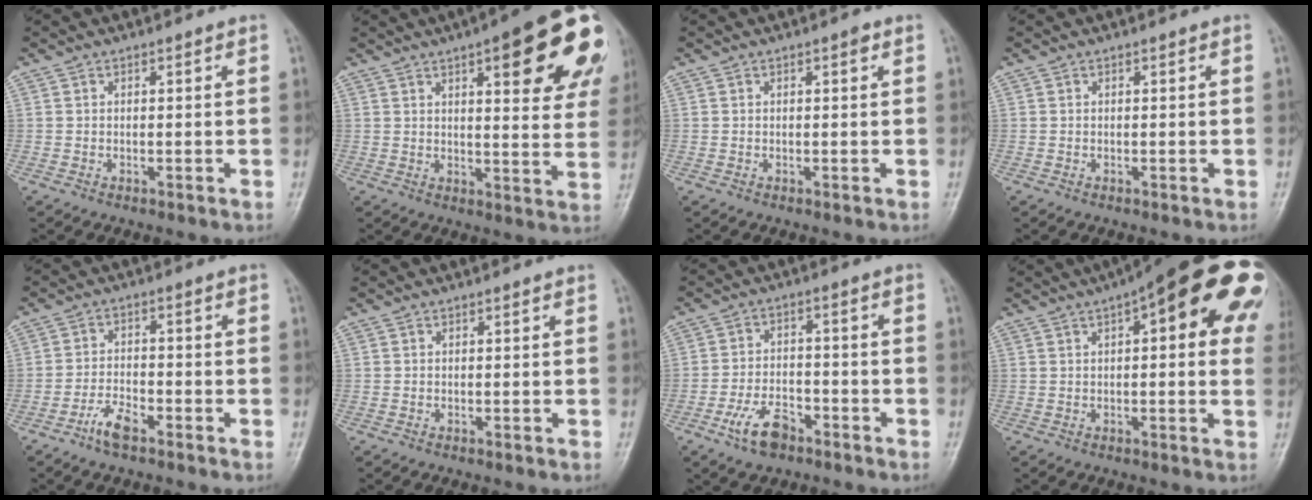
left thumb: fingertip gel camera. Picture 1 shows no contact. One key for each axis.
{"total": 21.3, "fx": 9.0, "fy": 6.5, "fz": 18.2, "tx": -0.202, "ty": -0.016, "tz": 0.108}
{"total": 0.9, "fx": 0.4, "fy": 0.3, "fz": 0.7, "tx": -0.011, "ty": 0.001, "tz": 0.003}
{"total": 0.0}
{"total": 4.6, "fx": -3.2, "fy": 1.4, "fz": 2.9, "tx": -0.063, "ty": 0.021, "tz": -0.062}
{"total": 0.0}
{"total": 7.3, "fx": -4.4, "fy": 3.8, "fz": 4.4, "tx": -0.079, "ty": 0.026, "tz": -0.079}
{"total": 21.2, "fx": 7.8, "fy": 6.9, "fz": 18.4, "tx": -0.238, "ty": 0.018, "tz": 0.094}